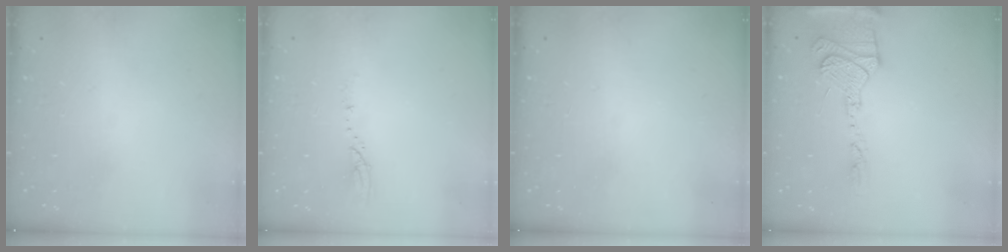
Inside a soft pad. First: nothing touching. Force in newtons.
{"total": 3.2, "press": 3.2, "slide": 0.4}
{"total": 0.0}
{"total": 14.7, "press": 14.6, "slide": 1.8}